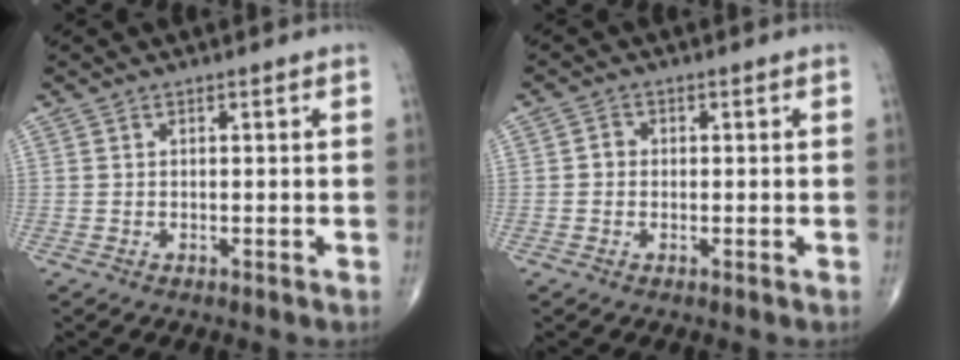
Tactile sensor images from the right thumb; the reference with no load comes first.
{"total": 1.7, "force": [-0.1, 1.6, 0.7], "torque": [-0.002, 0.005, -0.006]}